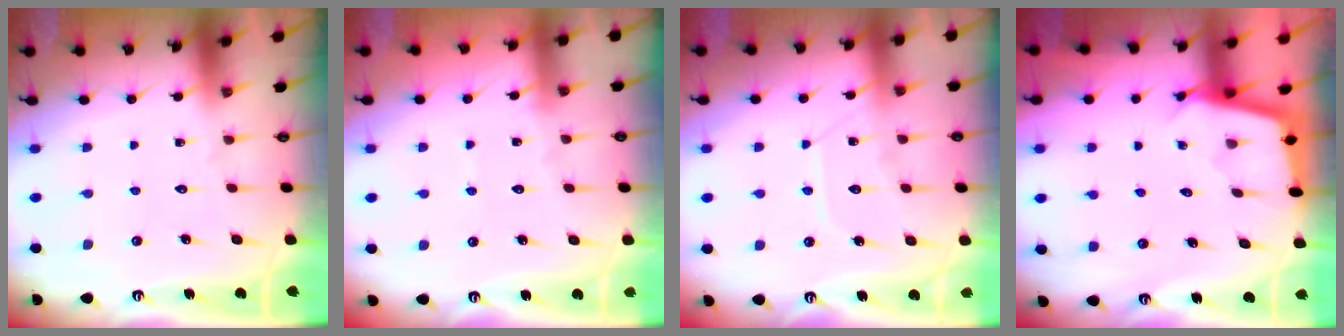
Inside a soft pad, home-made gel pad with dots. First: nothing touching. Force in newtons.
{"total": 5.8, "press": 5.8, "slide": 0.7}
{"total": 9.9, "press": 9.8, "slide": 0.9}
{"total": 2.5, "press": 2.5, "slide": 0.2}